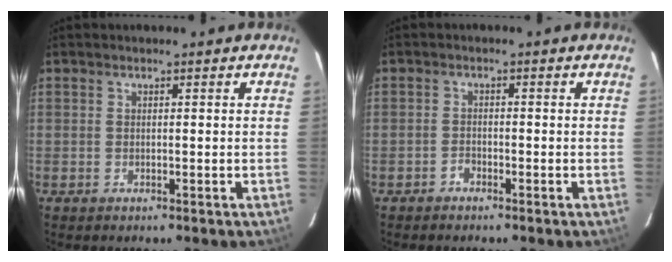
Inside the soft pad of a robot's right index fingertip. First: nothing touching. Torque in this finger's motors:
{"motor_torque": [0.04, 0.06, 0.05, -0.03]}